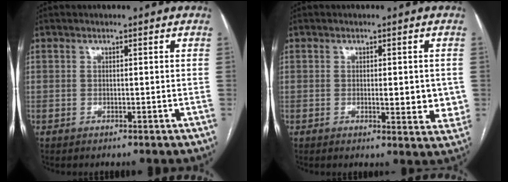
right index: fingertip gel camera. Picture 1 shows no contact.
{"total": 5.3, "force": [-0.2, 1.9, 5.0], "torque": [-0.057, -0.007, -0.002]}